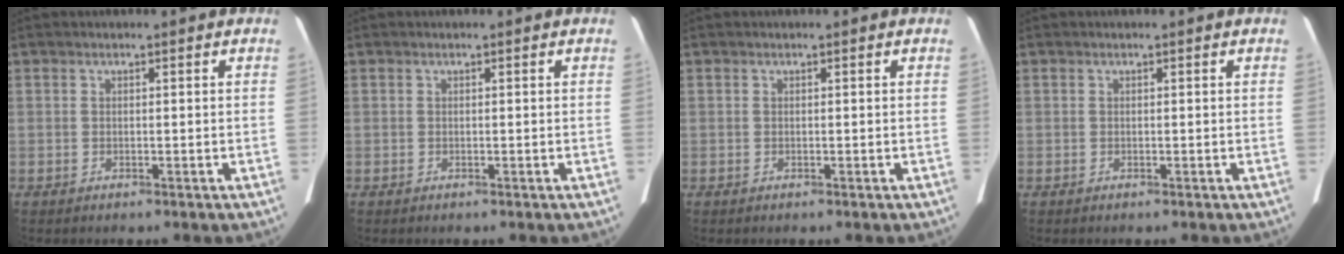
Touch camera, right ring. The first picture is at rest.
{"total": 0.0}
{"total": 0.0}
{"total": 0.0}